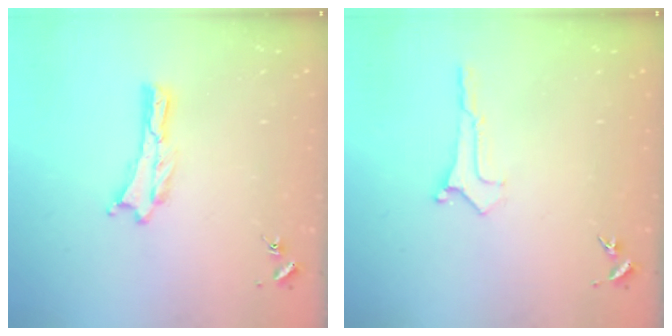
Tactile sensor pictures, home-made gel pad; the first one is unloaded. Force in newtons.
{"total": 0.0}